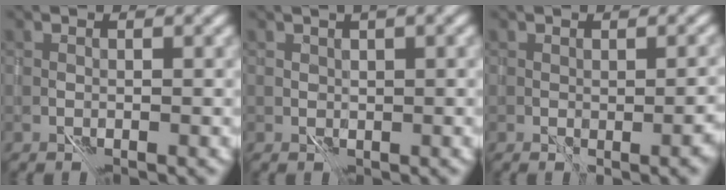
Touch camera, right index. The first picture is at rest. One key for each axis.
{"total": 2.2, "fx": 0.9, "fy": 0.9, "fz": 1.8, "tx": -0.020, "ty": 0.014, "tz": 0.016}
{"total": 1.8, "fx": 0.2, "fy": 0.3, "fz": 1.7, "tx": -0.021, "ty": 0.003, "tz": 0.013}